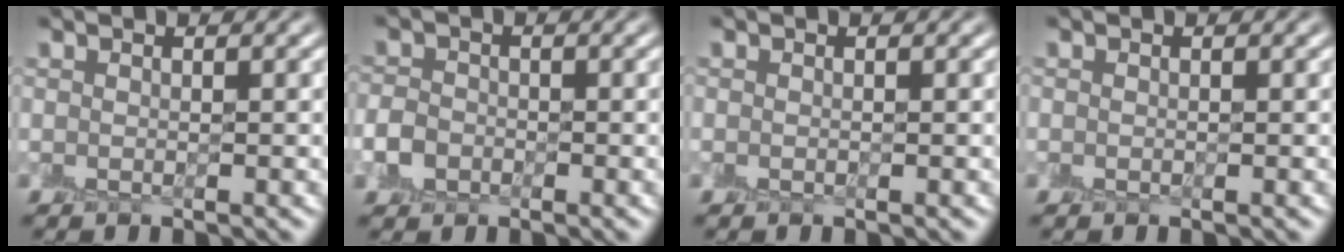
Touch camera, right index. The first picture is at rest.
{"total": 1.6, "force": [-0.8, 1.3, 0.3], "torque": [-0.006, 0.003, -0.018]}
{"total": 0.0}
{"total": 0.0}